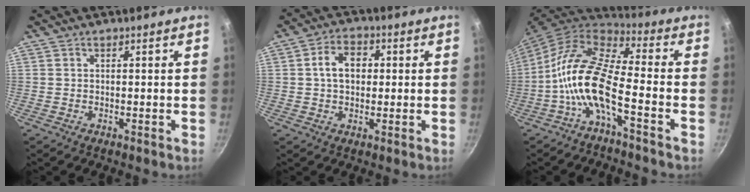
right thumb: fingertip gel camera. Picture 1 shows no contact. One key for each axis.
{"total": 6.9, "fx": 0.8, "fy": 5.1, "fz": 4.7, "tx": -0.058, "ty": 0.013, "tz": 0.006}
{"total": 13.3, "fx": -4.4, "fy": 4.5, "fz": 11.7, "tx": -0.231, "ty": 0.043, "tz": -0.102}